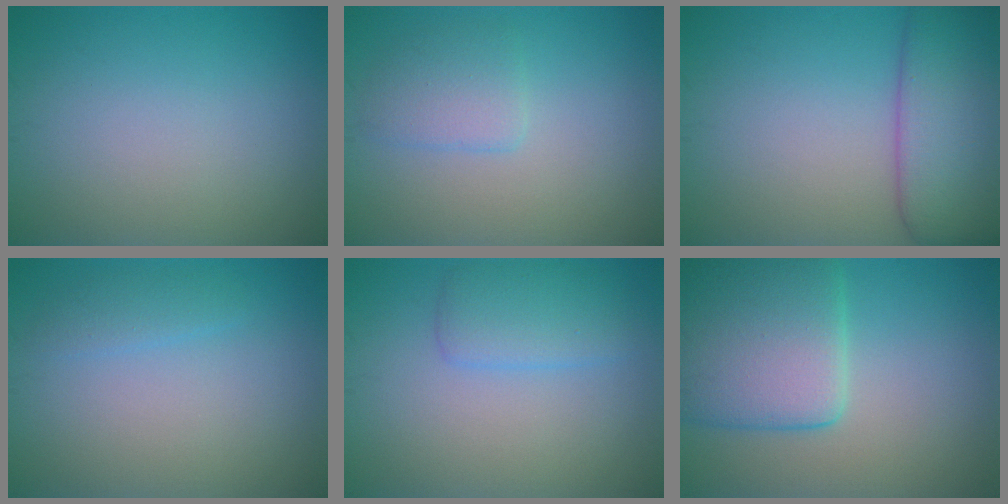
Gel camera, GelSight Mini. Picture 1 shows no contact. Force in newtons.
{"total": 2.4, "press": 2.4, "slide": 0.2}
{"total": 7.1, "press": 7.1, "slide": 0.6}
{"total": 1.4, "press": 1.4, "slide": 0.0}
{"total": 2.8, "press": 2.8, "slide": 0.2}
{"total": 8.0, "press": 7.9, "slide": 0.6}